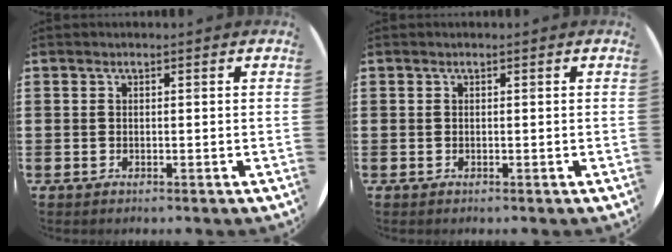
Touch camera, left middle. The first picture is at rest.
{"total": 0.0}